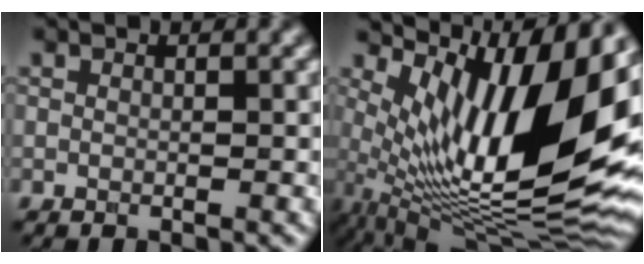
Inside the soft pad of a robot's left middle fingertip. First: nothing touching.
{"total": 14.3, "force": [4.0, 5.3, 12.7], "torque": [-0.223, -0.003, 0.073]}